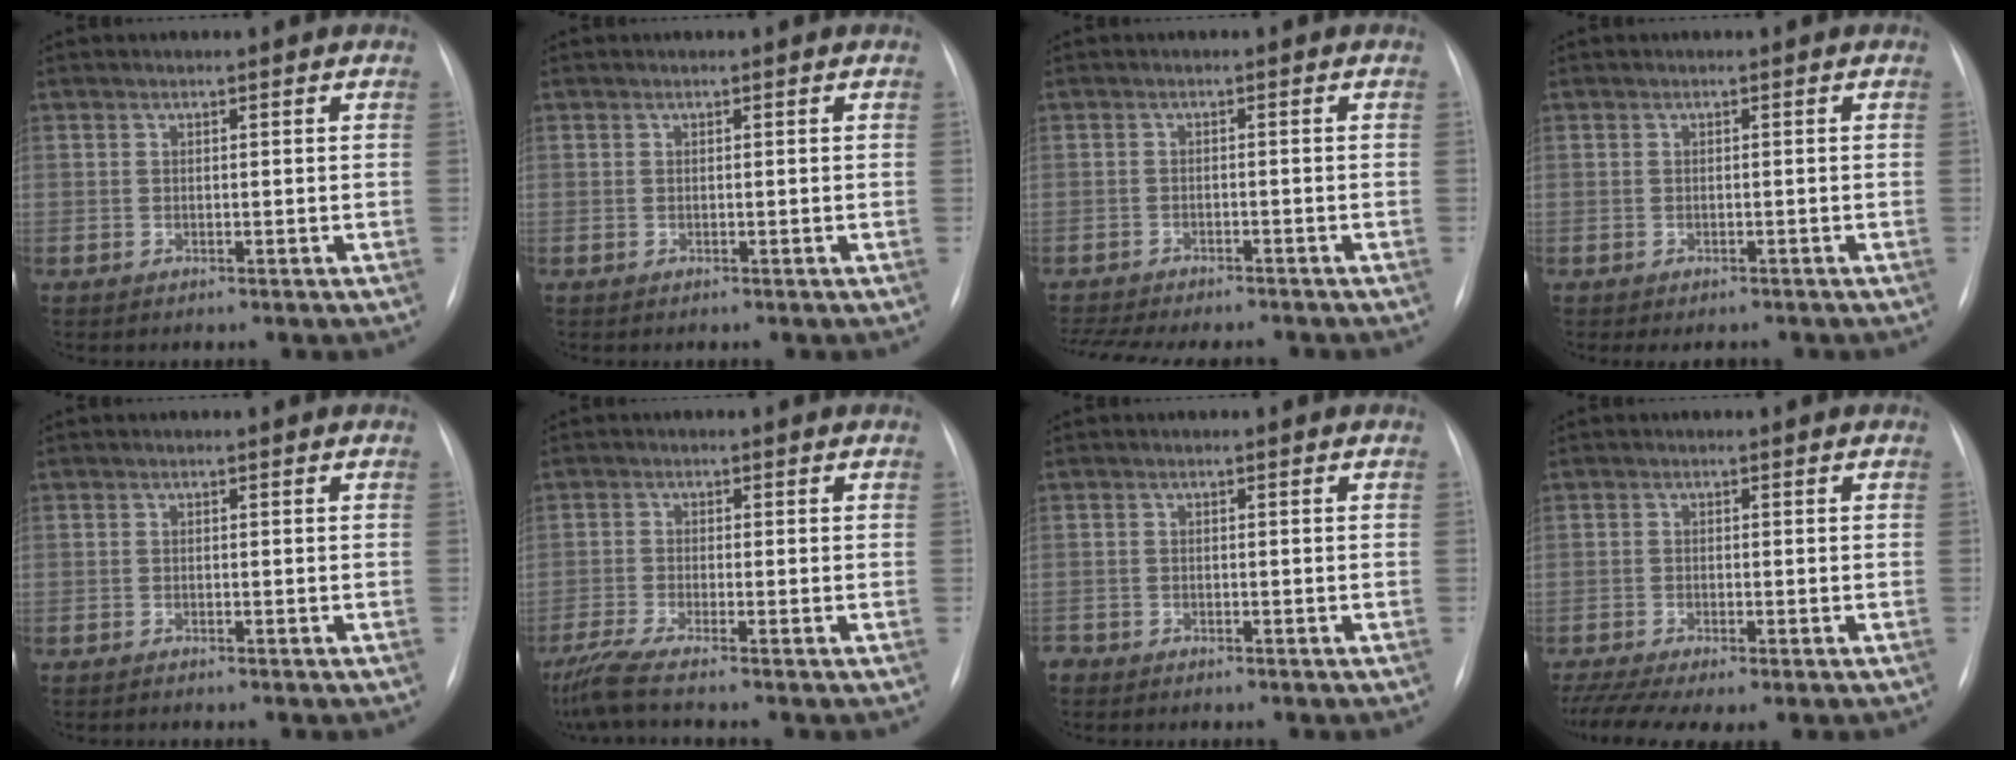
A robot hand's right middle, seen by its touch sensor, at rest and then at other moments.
{"total": 0.0}
{"total": 12.8, "force": [-11.4, 2.8, 5.2], "torque": [-0.101, -0.004, -0.154]}
{"total": 1.9, "force": [-1.6, 0.7, 0.6], "torque": [-0.006, -0.003, -0.017]}
{"total": 0.6, "force": [-0.6, -0.2, 0.2], "torque": [-0.004, -0.001, -0.011]}
{"total": 5.3, "force": [-4.4, -1.1, 2.8], "torque": [-0.059, -0.020, -0.083]}
{"total": 1.8, "force": [-1.7, 0.6, 0.2], "torque": [-0.003, -0.003, -0.029]}
{"total": 7.1, "force": [-4.8, 1.5, 4.9], "torque": [-0.091, -0.009, -0.083]}